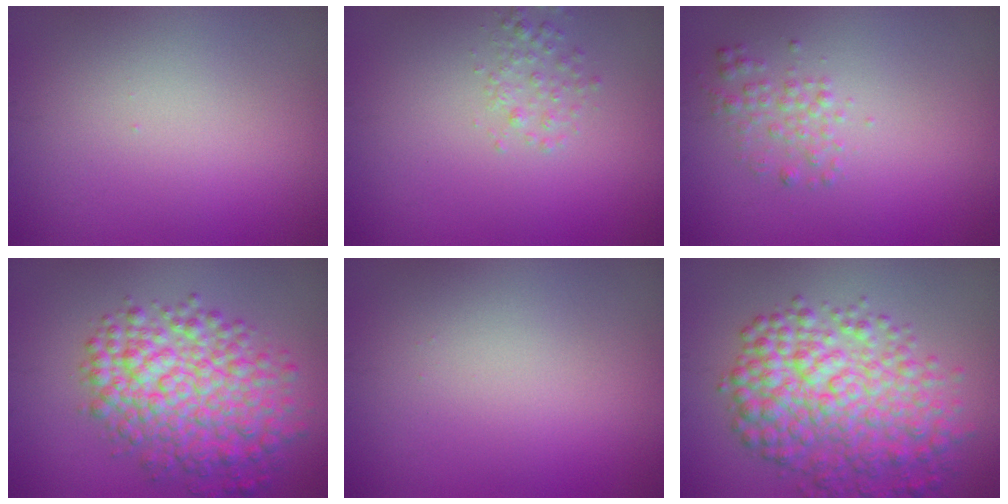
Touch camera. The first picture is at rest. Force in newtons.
{"total": 1.4, "press": 1.4, "slide": 0.1}
{"total": 1.6, "press": 1.6, "slide": 0.0}
{"total": 7.6, "press": 7.6, "slide": 0.2}
{"total": 0.0}
{"total": 7.8, "press": 7.8, "slide": 0.1}